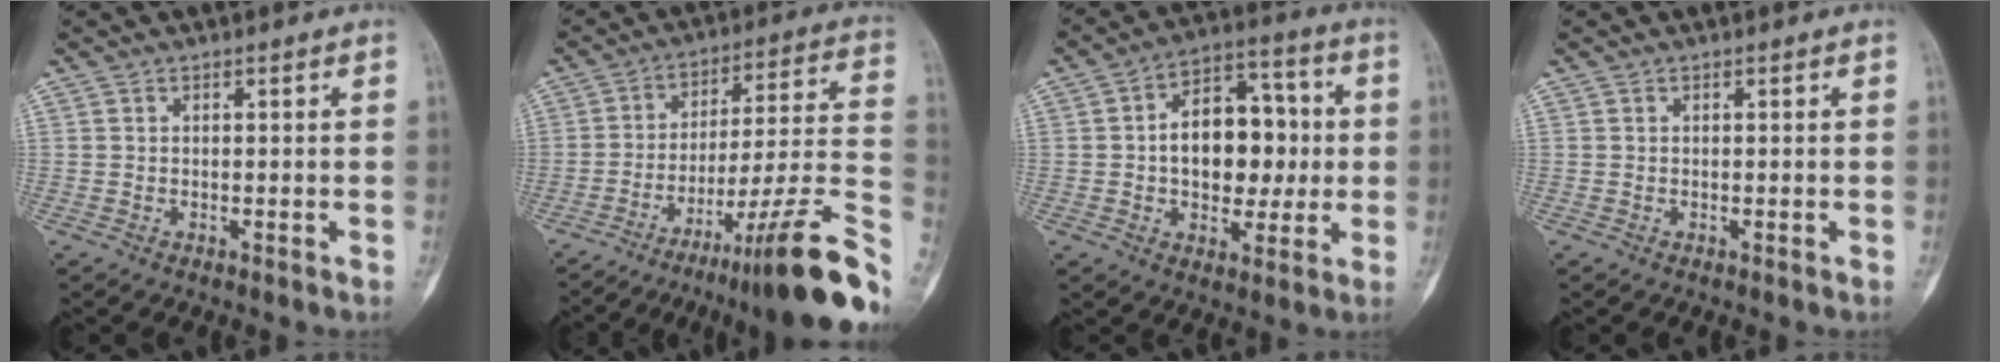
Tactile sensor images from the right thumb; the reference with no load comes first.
{"total": 23.7, "force": [-14.7, 1.7, 18.5], "torque": [-0.199, 0.088, -0.225]}
{"total": 15.7, "force": [0.4, 10.3, 11.9], "torque": [-0.133, 0.032, 0.005]}
{"total": 0.0}